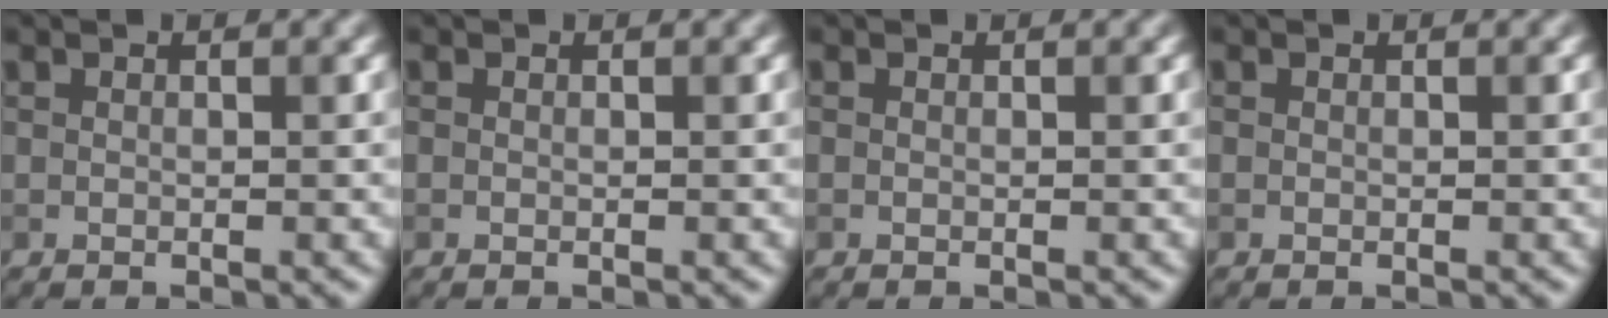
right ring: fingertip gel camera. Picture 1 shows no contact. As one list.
[{"total": 0.0}, {"total": 0.0}, {"total": 0.0}]